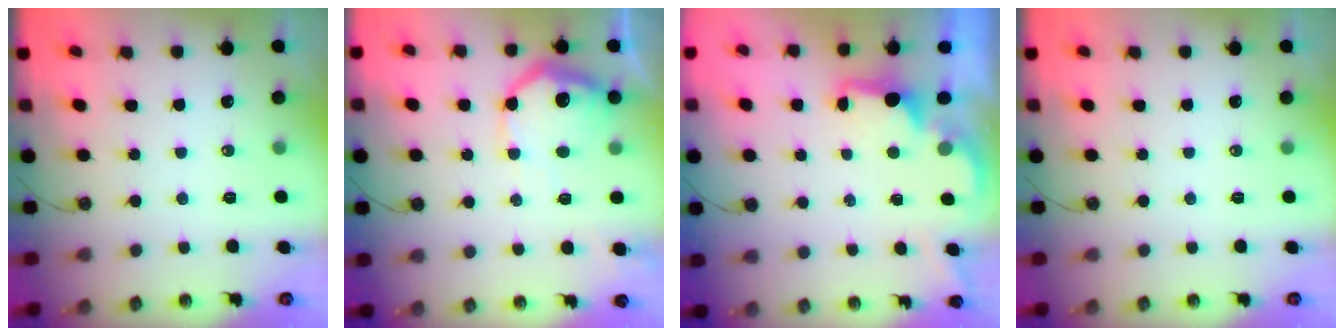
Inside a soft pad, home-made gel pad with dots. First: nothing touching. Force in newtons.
{"total": 15.3, "press": 15.3, "slide": 1.1}
{"total": 1.8, "press": 1.6, "slide": 0.7}
{"total": 0.0}